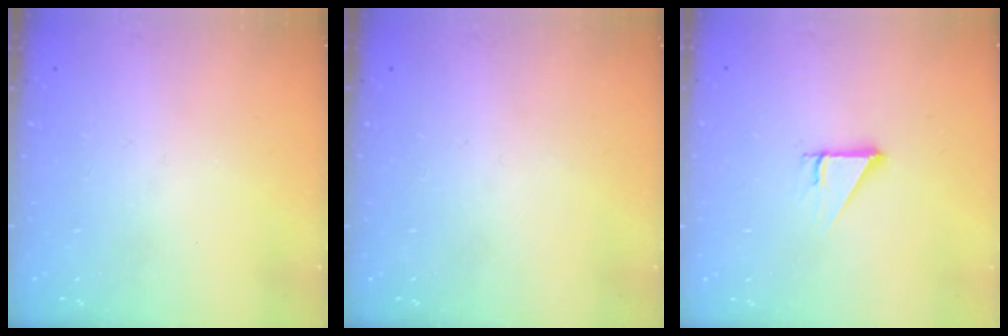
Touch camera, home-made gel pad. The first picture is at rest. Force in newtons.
{"total": 0.0}
{"total": 2.5, "press": 2.5, "slide": 0.1}